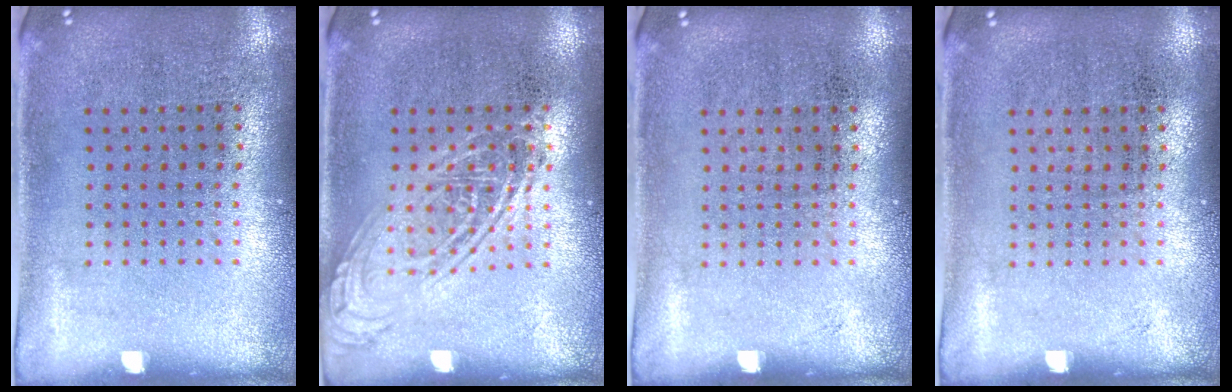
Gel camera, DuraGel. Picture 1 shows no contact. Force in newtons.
{"total": 2.6, "press": 2.6, "slide": 0.3}
{"total": 0.0}
{"total": 0.0}